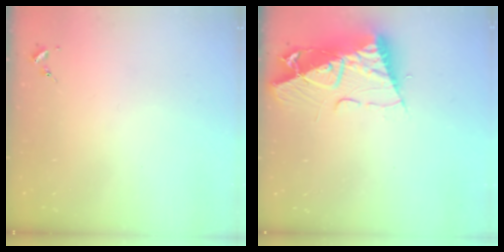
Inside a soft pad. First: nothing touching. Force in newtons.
{"total": 13.6, "press": 13.6, "slide": 1.1}